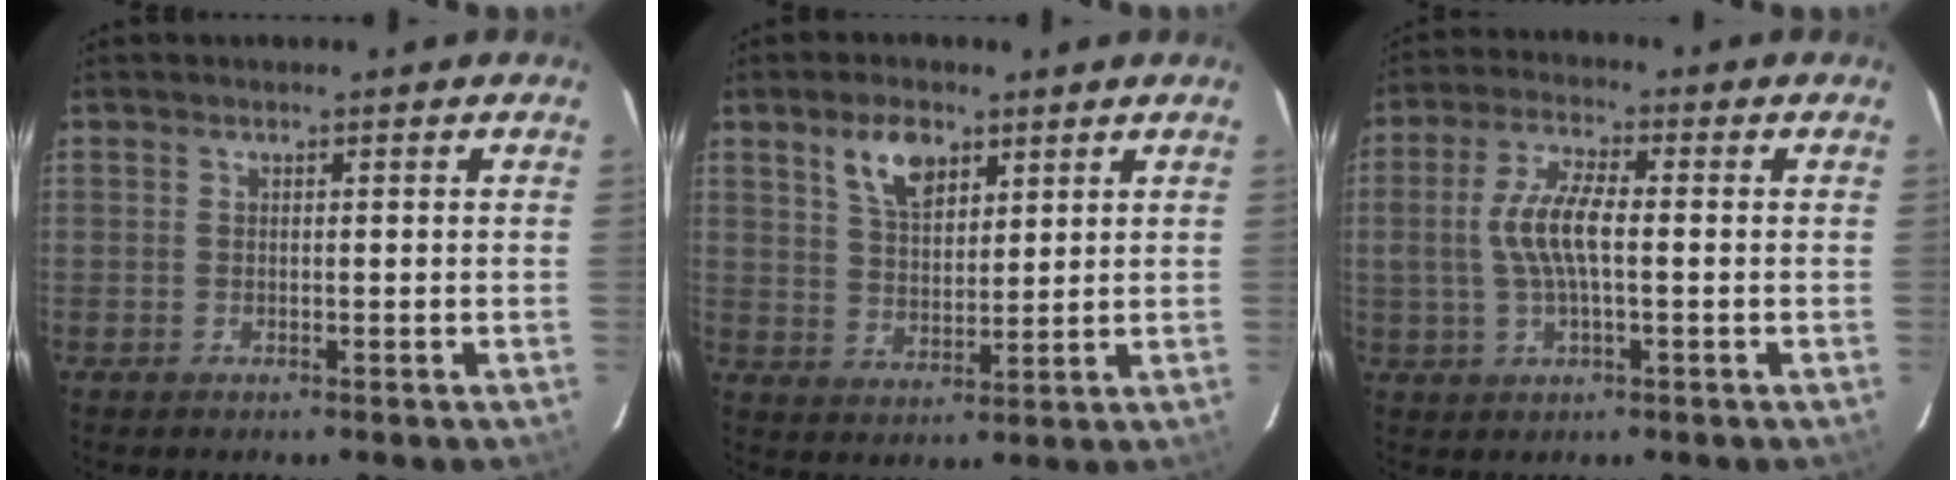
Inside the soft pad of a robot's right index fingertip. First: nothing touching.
{"total": 7.8, "force": [4.5, 4.0, 5.0], "torque": [-0.089, 0.009, 0.086]}
{"total": 8.3, "force": [-0.2, 2.9, 7.8], "torque": [-0.156, 0.007, -0.002]}